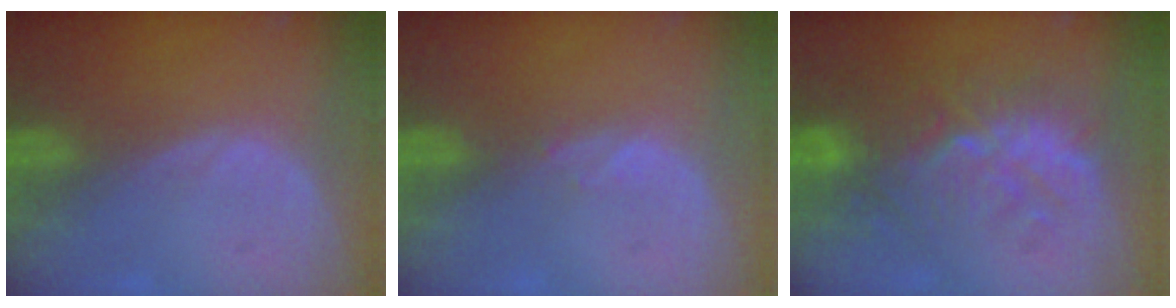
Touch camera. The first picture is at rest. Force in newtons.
{"total": 0.7, "press": 0.7, "slide": 0.2}
{"total": 9.1, "press": 8.9, "slide": 1.6}